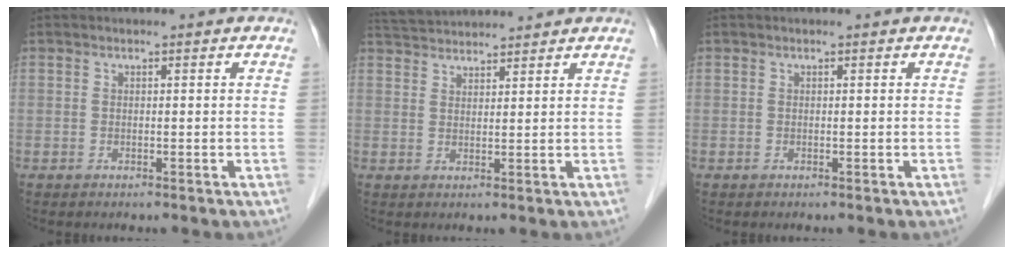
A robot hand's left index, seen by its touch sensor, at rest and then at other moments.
{"total": 7.0, "force": [6.9, 0.4, 1.5], "torque": [-0.034, 0.040, 0.115]}
{"total": 0.0}